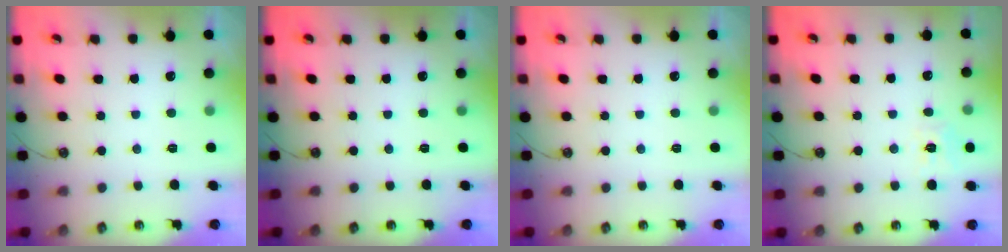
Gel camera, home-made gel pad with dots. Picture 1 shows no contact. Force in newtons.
{"total": 0.0}
{"total": 0.0}
{"total": 7.5, "press": 7.5, "slide": 0.7}